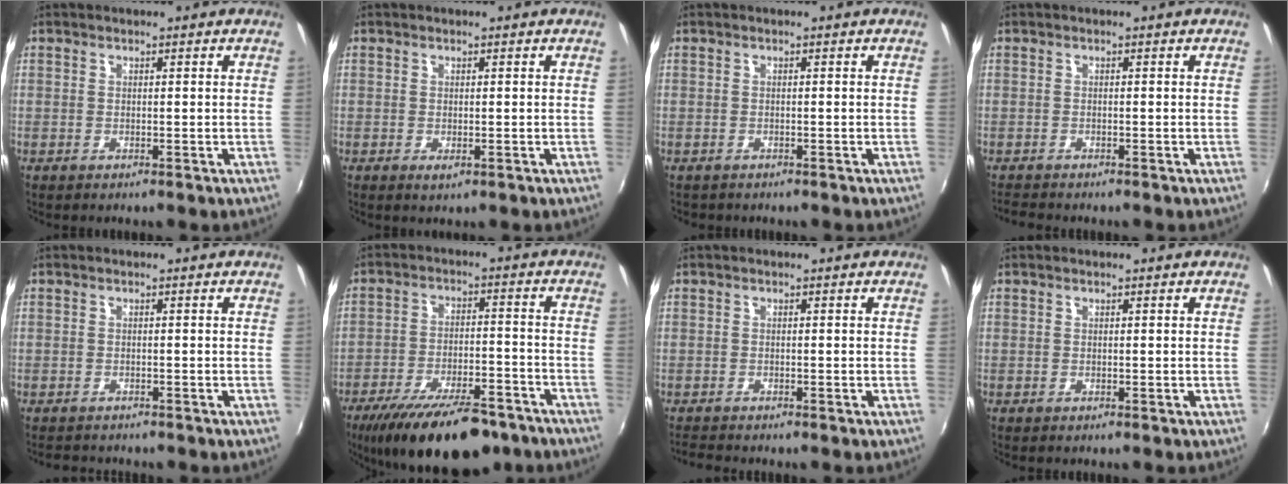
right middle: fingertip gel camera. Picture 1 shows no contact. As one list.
[{"total": 1.2, "force": [-0.4, 0.5, 1.0], "torque": [-0.017, -0.003, -0.004]}, {"total": 1.0, "force": [-0.8, 0.5, 0.2], "torque": [-0.009, 0.000, -0.011]}, {"total": 2.5, "force": [-2.4, 0.2, 0.7], "torque": [-0.023, -0.014, -0.045]}, {"total": 3.4, "force": [-3.2, 0.9, 0.9], "torque": [-0.025, -0.011, -0.050]}, {"total": 20.1, "force": [-15.2, 6.7, 11.3], "torque": [-0.209, -0.027, -0.222]}, {"total": 2.7, "force": [-2.6, 0.1, 0.7], "torque": [-0.025, -0.014, -0.050]}, {"total": 0.0}]